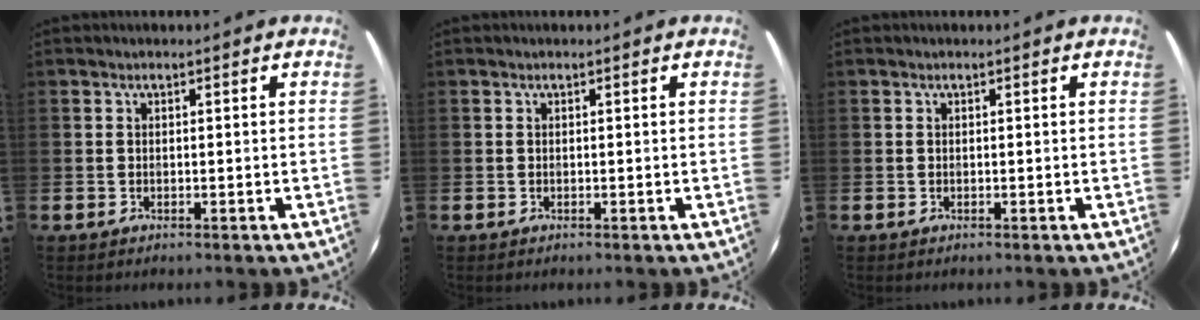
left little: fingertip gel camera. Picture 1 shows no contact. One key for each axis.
{"total": 0.0}
{"total": 0.0}